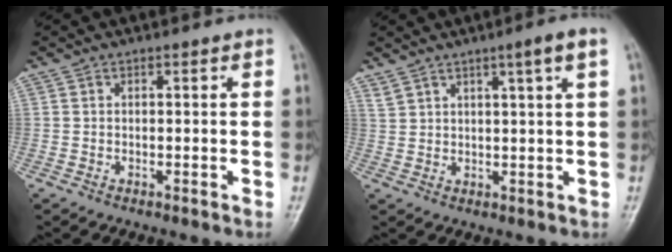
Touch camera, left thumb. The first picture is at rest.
{"total": 5.3, "force": [3.3, 0.1, 4.2], "torque": [-0.069, -0.012, 0.060]}